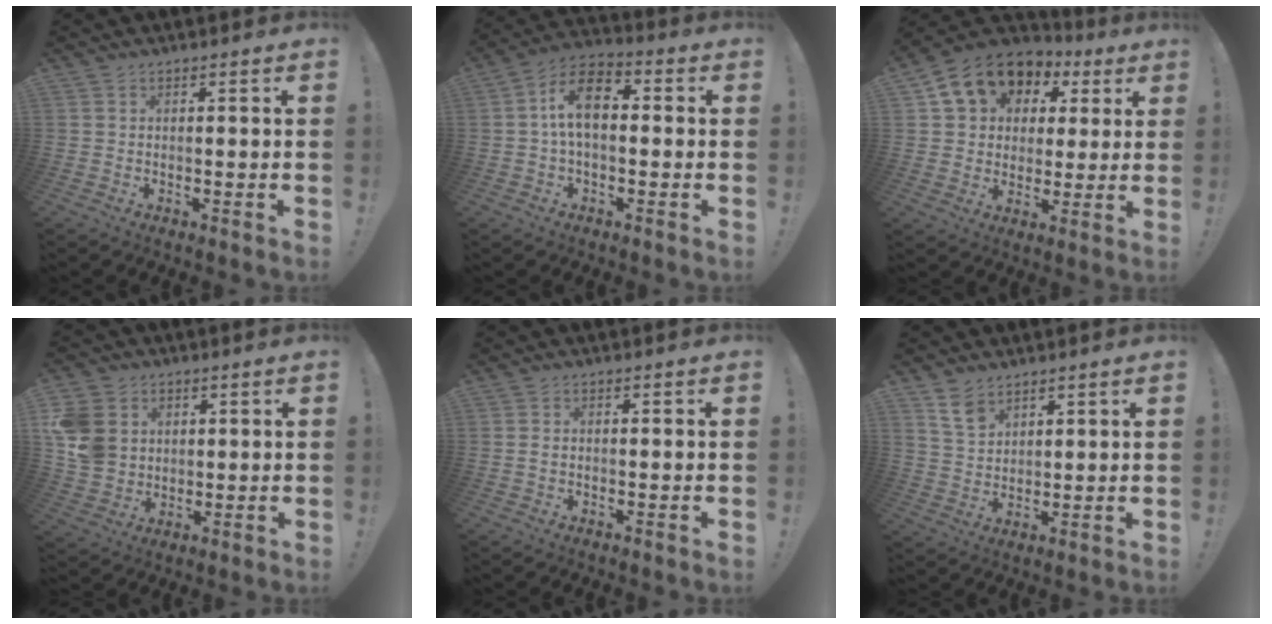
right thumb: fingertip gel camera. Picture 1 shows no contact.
{"total": 11.2, "force": [1.1, 6.5, 9.0], "torque": [-0.161, 0.012, 0.023]}
{"total": 14.3, "force": [6.8, 11.0, 6.1], "torque": [-0.100, -0.032, 0.139]}
{"total": 11.7, "force": [2.8, 10.1, 5.1], "torque": [-0.094, -0.016, 0.058]}
{"total": 0.7, "force": [-0.1, 0.2, 0.6], "torque": [-0.018, 0.003, -0.001]}
{"total": 7.2, "force": [5.3, 4.1, 2.6], "torque": [-0.041, -0.033, 0.102]}